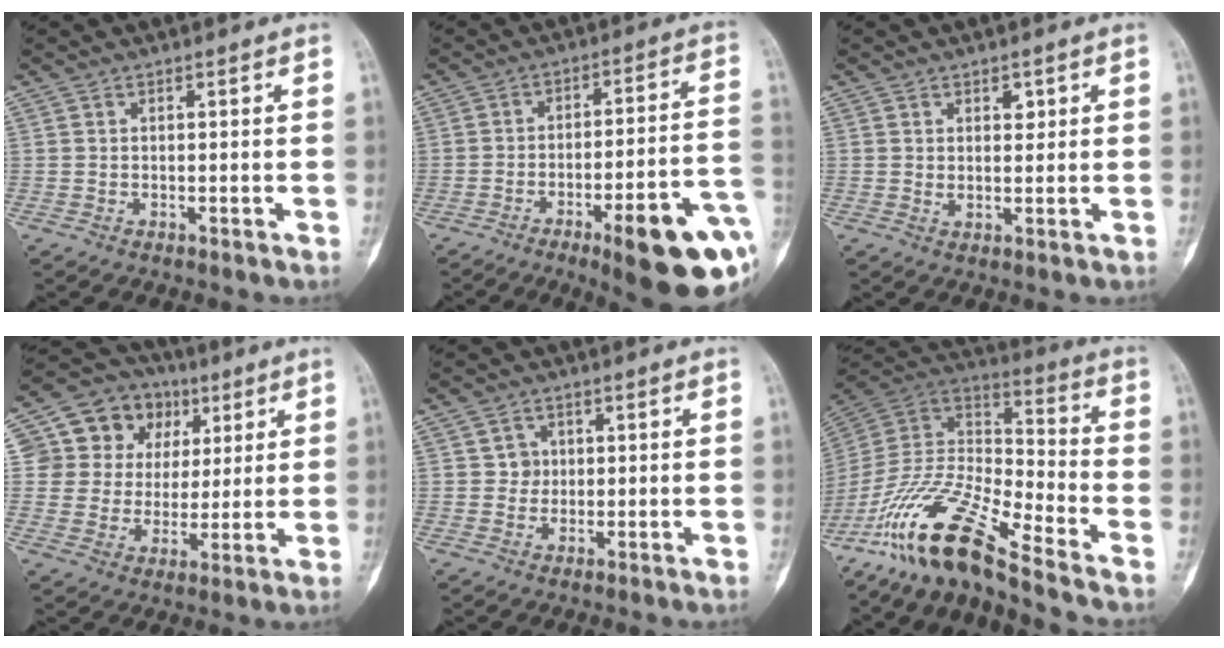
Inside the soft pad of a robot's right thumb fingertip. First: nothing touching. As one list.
[{"total": 20.2, "force": [-8.3, 5.1, 17.7], "torque": [-0.181, 0.039, -0.106]}, {"total": 2.8, "force": [1.2, 1.9, 1.7], "torque": [-0.005, -0.008, 0.020]}, {"total": 15.5, "force": [5.0, 13.5, 5.6], "torque": [-0.048, 0.019, 0.093]}, {"total": 2.9, "force": [0.5, 2.8, 0.6], "torque": [0.018, 0.004, 0.004]}, {"total": 18.8, "force": [-14.0, 4.0, 11.8], "torque": [-0.223, 0.077, -0.269]}]